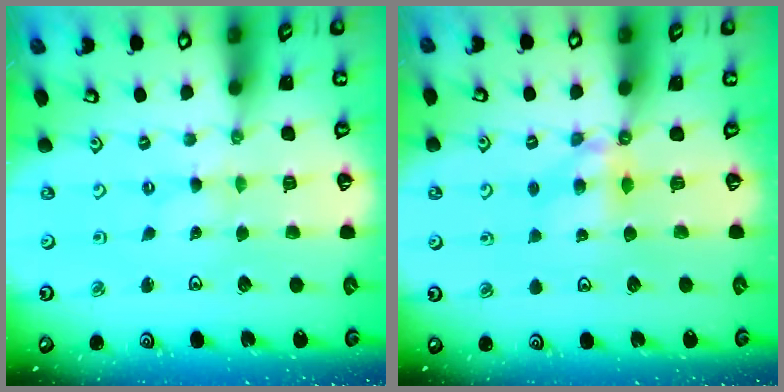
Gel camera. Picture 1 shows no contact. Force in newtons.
{"total": 5.4, "press": 5.4, "slide": 0.4}